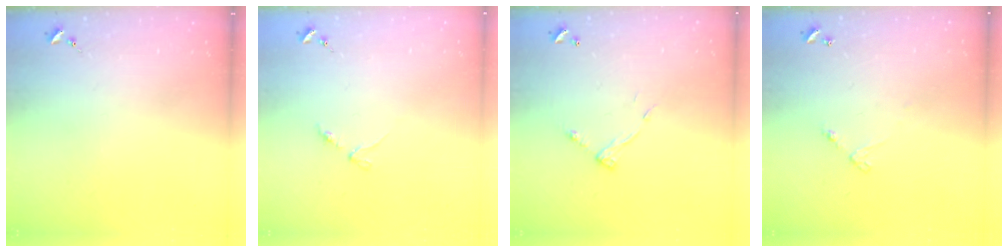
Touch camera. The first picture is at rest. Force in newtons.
{"total": 2.9, "press": 2.8, "slide": 0.4}
{"total": 6.8, "press": 6.8, "slide": 0.2}
{"total": 4.9, "press": 4.8, "slide": 0.3}